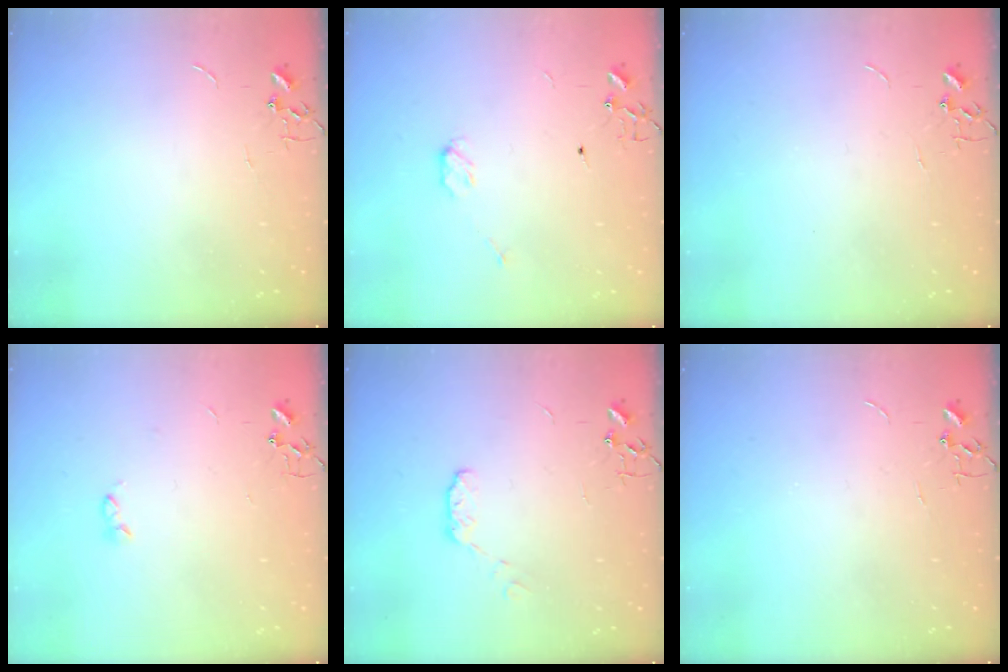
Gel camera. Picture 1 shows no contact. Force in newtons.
{"total": 3.9, "press": 3.9, "slide": 0.2}
{"total": 0.0}
{"total": 2.6, "press": 2.5, "slide": 0.5}
{"total": 5.3, "press": 5.3, "slide": 0.2}
{"total": 0.0}